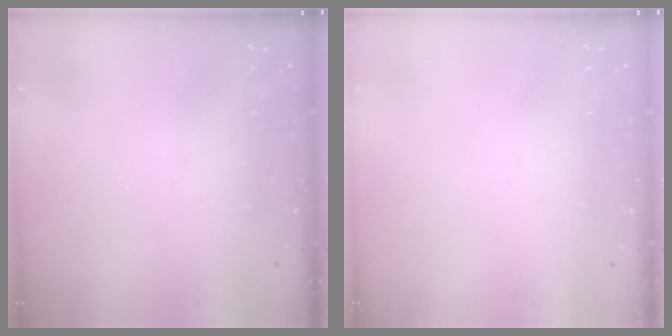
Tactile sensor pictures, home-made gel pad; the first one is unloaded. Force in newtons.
{"total": 0.0}